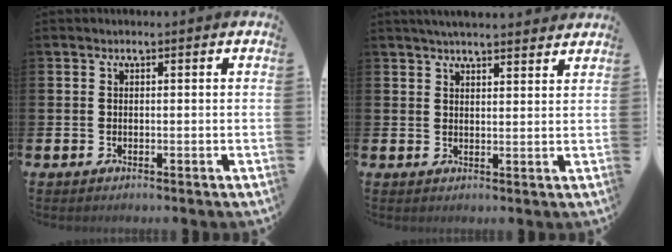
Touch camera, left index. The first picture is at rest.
{"total": 3.6, "force": [3.5, 0.1, 0.8], "torque": [-0.017, -0.015, 0.063]}